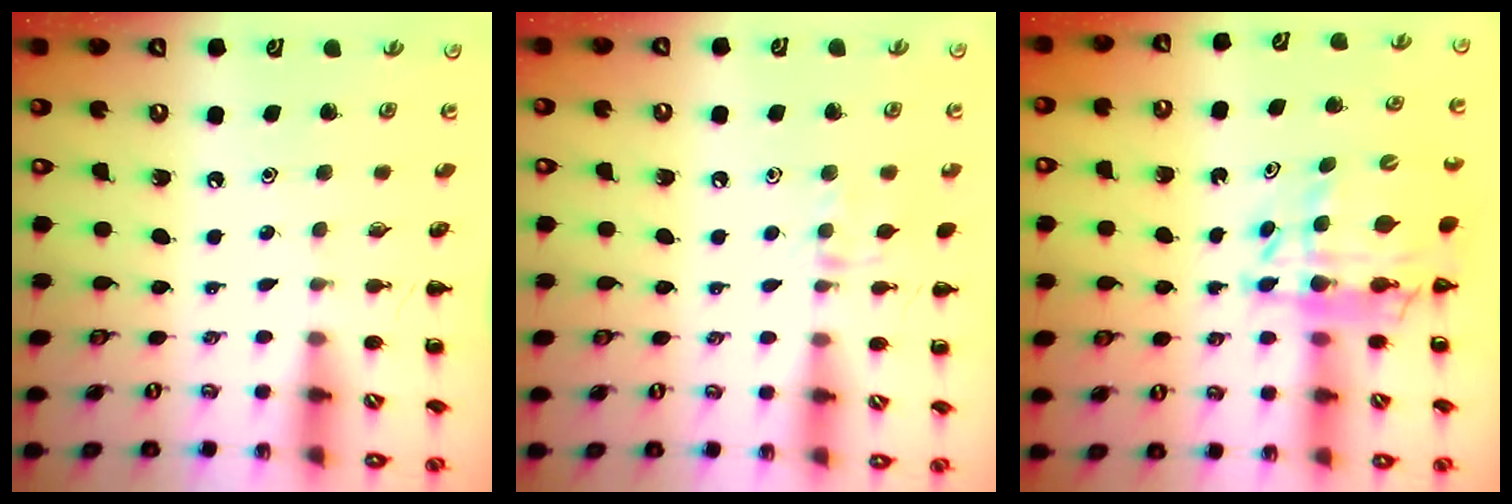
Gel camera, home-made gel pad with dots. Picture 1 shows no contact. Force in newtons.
{"total": 7.8, "press": 7.6, "slide": 1.3}
{"total": 14.2, "press": 13.7, "slide": 3.8}